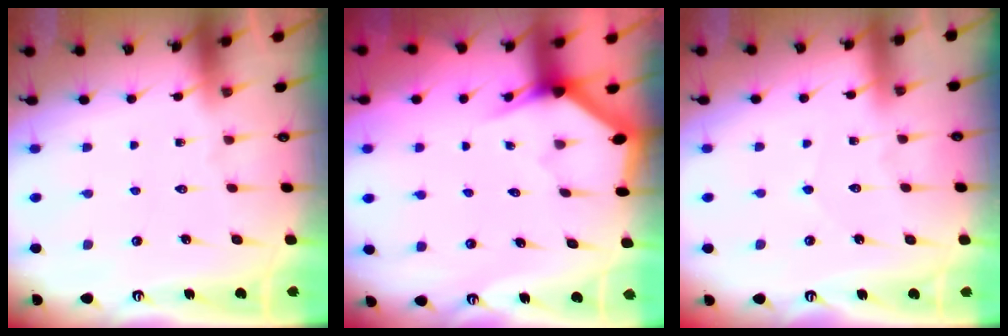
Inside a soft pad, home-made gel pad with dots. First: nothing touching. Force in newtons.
{"total": 3.1, "press": 3.1, "slide": 0.2}
{"total": 3.7, "press": 3.7, "slide": 0.3}